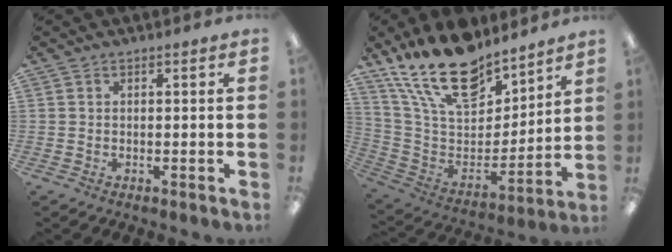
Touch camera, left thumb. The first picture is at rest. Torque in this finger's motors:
{"motor_torque": [2.41, 0.98, 1.68, -1.08, 0.58]}